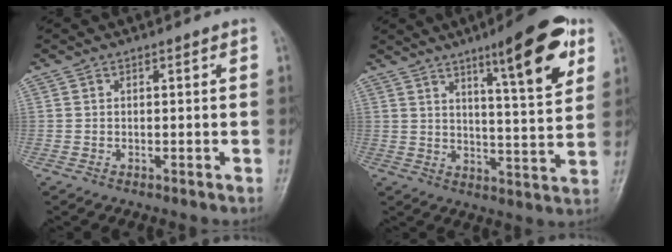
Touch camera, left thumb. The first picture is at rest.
{"total": 14.9, "force": [7.9, 3.0, 12.2], "torque": [-0.157, -0.036, 0.113]}